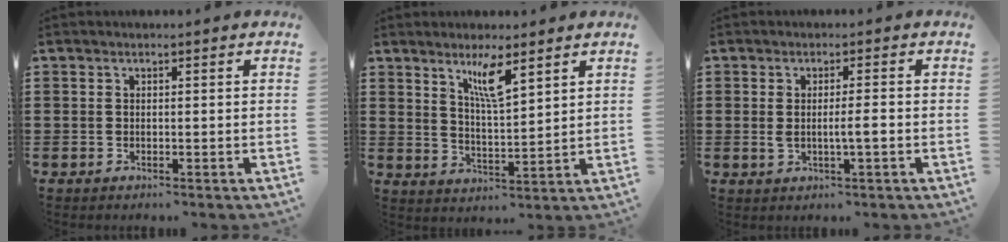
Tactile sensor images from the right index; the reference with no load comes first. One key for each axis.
{"total": 5.6, "fx": 3.6, "fy": 0.8, "fz": 4.3, "tx": -0.086, "ty": 0.001, "tz": 0.059}
{"total": 3.1, "fx": -0.4, "fy": 0.2, "fz": 3.1, "tx": -0.055, "ty": -0.006, "tz": -0.008}